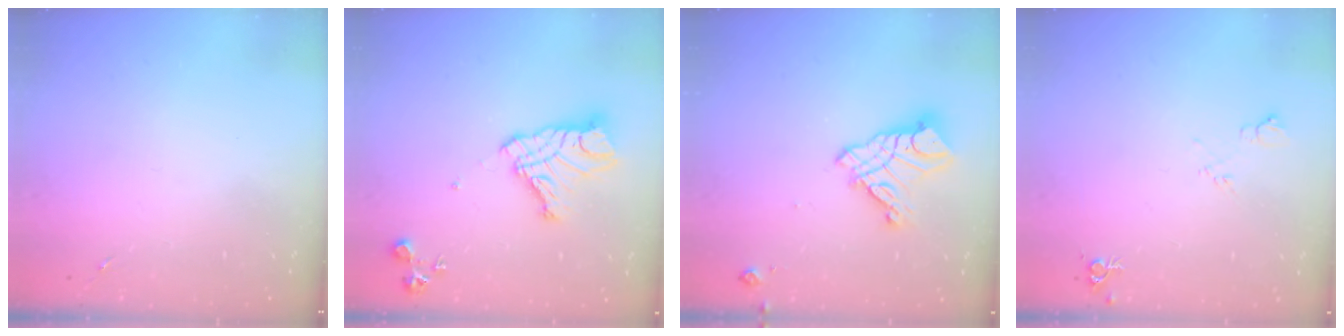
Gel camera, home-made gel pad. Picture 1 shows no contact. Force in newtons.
{"total": 14.4, "press": 14.3, "slide": 1.3}
{"total": 13.1, "press": 13.0, "slide": 1.3}
{"total": 6.5, "press": 6.4, "slide": 1.0}